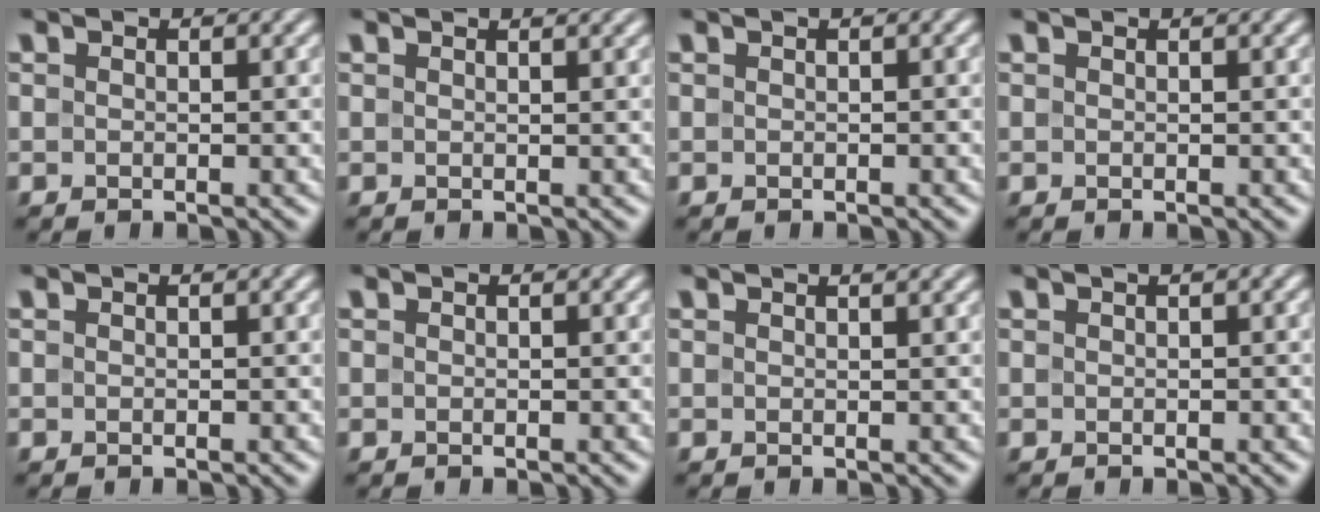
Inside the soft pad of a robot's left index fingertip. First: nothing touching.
{"total": 1.8, "force": [1.4, 0.7, 1.0], "torque": [-0.007, 0.004, 0.001]}
{"total": 0.7, "force": [0.1, 0.1, 0.7], "torque": [-0.010, 0.005, 0.003]}
{"total": 0.6, "force": [0.3, 0.2, 0.4], "torque": [-0.003, 0.002, 0.003]}
{"total": 0.0}
{"total": 0.0}
{"total": 2.3, "force": [1.5, 1.0, 1.5], "torque": [-0.003, 0.006, -0.005]}
{"total": 1.1, "force": [0.2, 0.2, 1.0], "torque": [-0.015, 0.006, 0.003]}